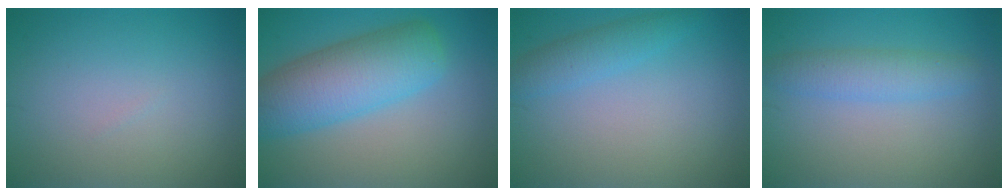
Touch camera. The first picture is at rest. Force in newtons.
{"total": 7.8, "press": 7.8, "slide": 0.2}
{"total": 2.2, "press": 2.2, "slide": 0.2}
{"total": 2.9, "press": 2.9, "slide": 0.1}